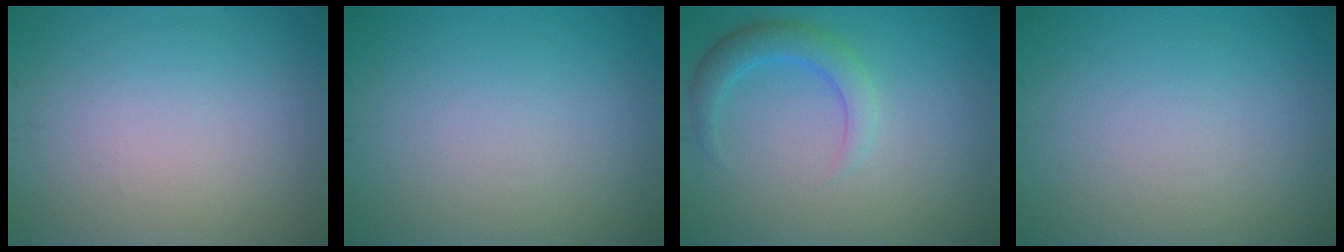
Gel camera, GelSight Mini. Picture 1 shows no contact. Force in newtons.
{"total": 0.0}
{"total": 2.9, "press": 2.9, "slide": 0.1}
{"total": 0.0}